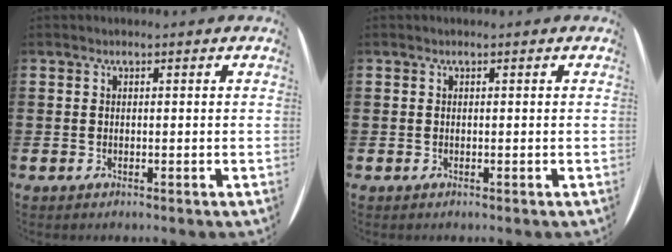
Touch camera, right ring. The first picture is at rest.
{"total": 0.0}